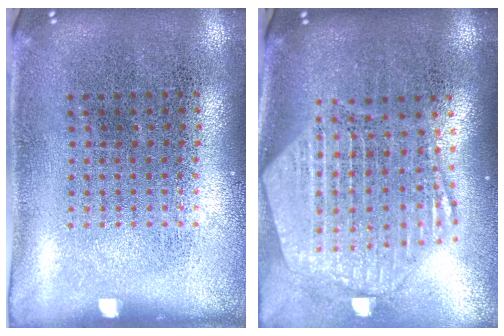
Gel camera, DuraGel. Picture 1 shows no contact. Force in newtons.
{"total": 2.7, "press": 2.2, "slide": 1.6}